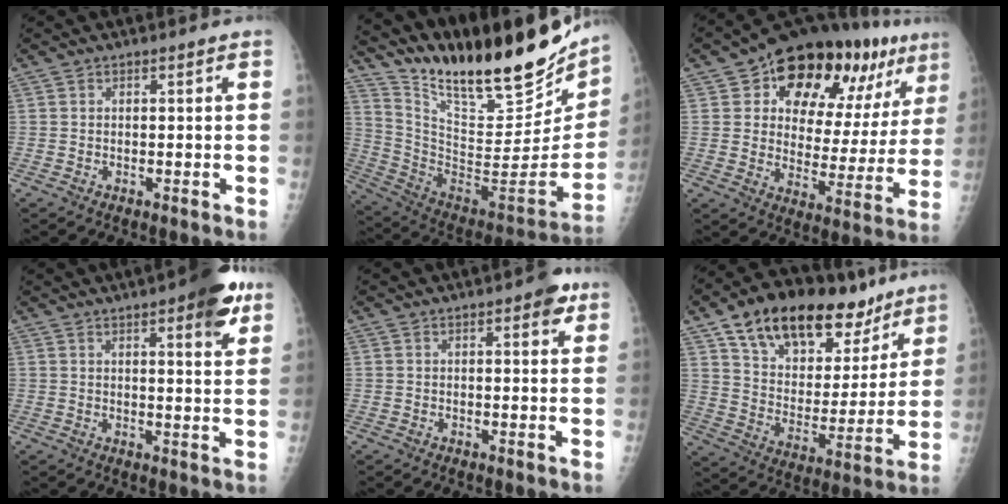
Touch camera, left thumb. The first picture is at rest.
{"total": 31.8, "force": [25.2, 9.2, 17.1], "torque": [-0.252, -0.122, 0.390]}
{"total": 25.0, "force": [14.3, 12.6, 16.1], "torque": [-0.181, -0.030, 0.210]}
{"total": 10.3, "force": [5.7, 2.7, 8.1], "torque": [-0.086, -0.021, 0.068]}
{"total": 3.8, "force": [2.0, 1.4, 2.9], "torque": [-0.024, -0.005, 0.019]}
{"total": 25.4, "force": [16.0, 13.2, 14.7], "torque": [-0.194, -0.033, 0.262]}